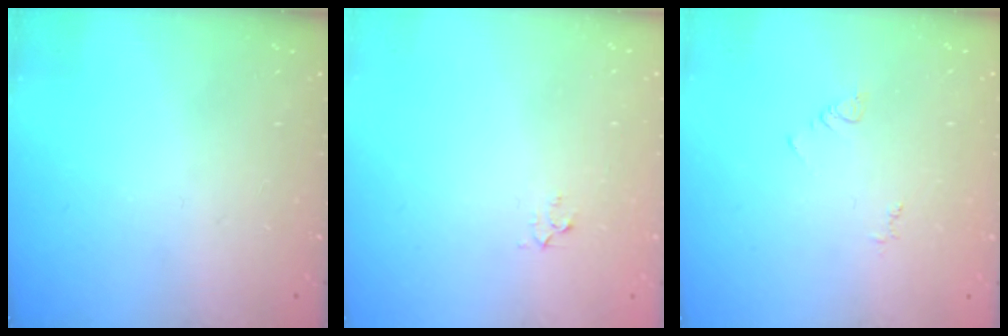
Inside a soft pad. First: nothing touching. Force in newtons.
{"total": 2.3, "press": 2.3, "slide": 0.2}
{"total": 2.9, "press": 2.9, "slide": 0.4}